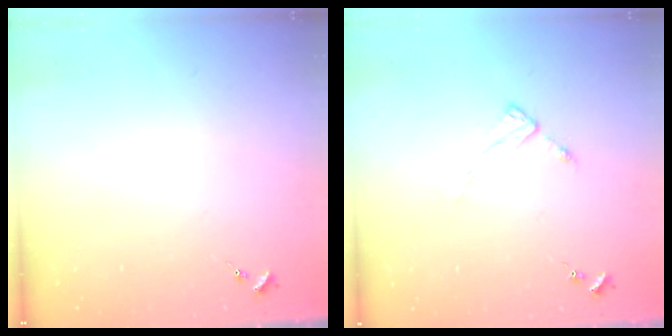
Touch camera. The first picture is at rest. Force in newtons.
{"total": 2.7, "press": 2.7, "slide": 0.3}